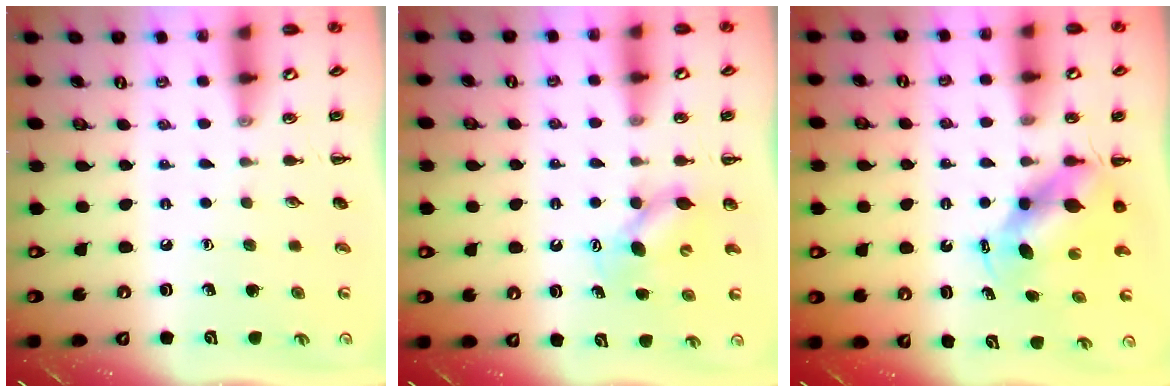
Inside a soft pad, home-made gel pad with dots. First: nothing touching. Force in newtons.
{"total": 5.7, "press": 5.7, "slide": 0.5}
{"total": 5.5, "press": 5.3, "slide": 1.6}